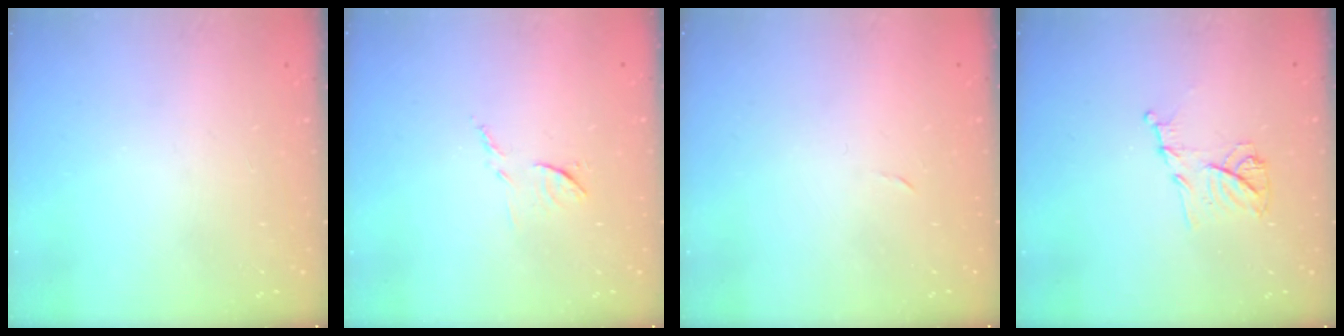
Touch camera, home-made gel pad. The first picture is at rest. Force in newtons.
{"total": 6.9, "press": 6.9, "slide": 0.4}
{"total": 2.3, "press": 2.3, "slide": 0.4}
{"total": 10.3, "press": 10.3, "slide": 0.5}